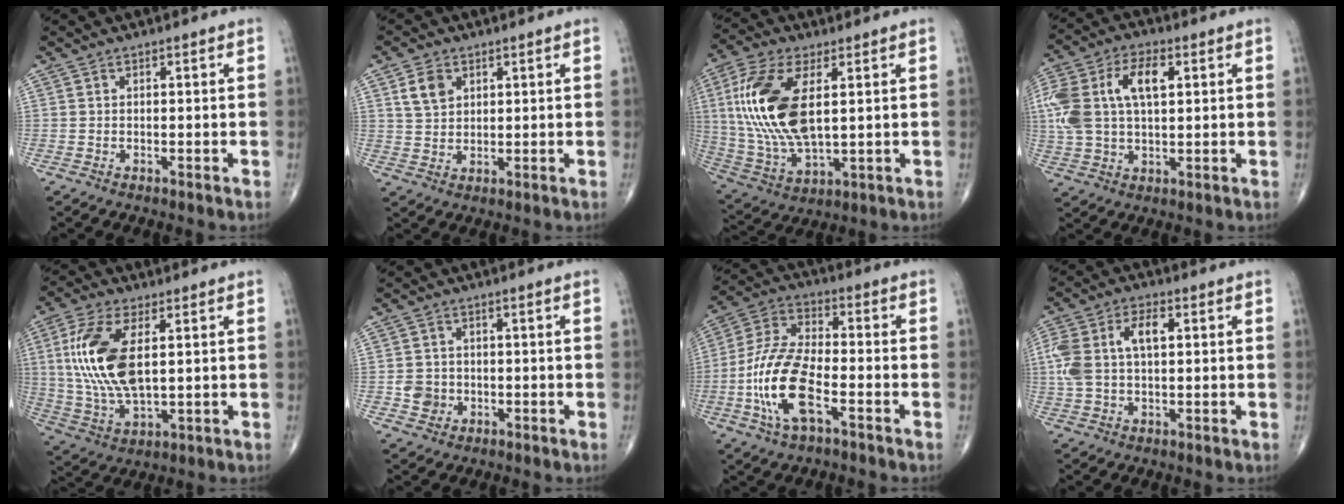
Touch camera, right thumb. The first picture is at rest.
{"total": 5.0, "force": [2.2, 3.6, 2.7], "torque": [-0.037, -0.008, 0.043]}
{"total": 18.7, "force": [3.5, 8.8, 16.1], "torque": [-0.346, -0.012, 0.071]}
{"total": 17.3, "force": [4.0, 9.7, 13.7], "torque": [-0.304, 0.022, 0.071]}
{"total": 15.6, "force": [2.8, 7.3, 13.5], "torque": [-0.285, -0.008, 0.060]}
{"total": 3.7, "force": [-0.7, 3.4, 1.2], "torque": [0.002, 0.004, -0.011]}
{"total": 14.7, "force": [-5.0, 6.2, 12.4], "torque": [-0.260, 0.025, -0.097]}
{"total": 11.0, "force": [1.9, 6.1, 9.0], "torque": [-0.200, 0.026, 0.040]}